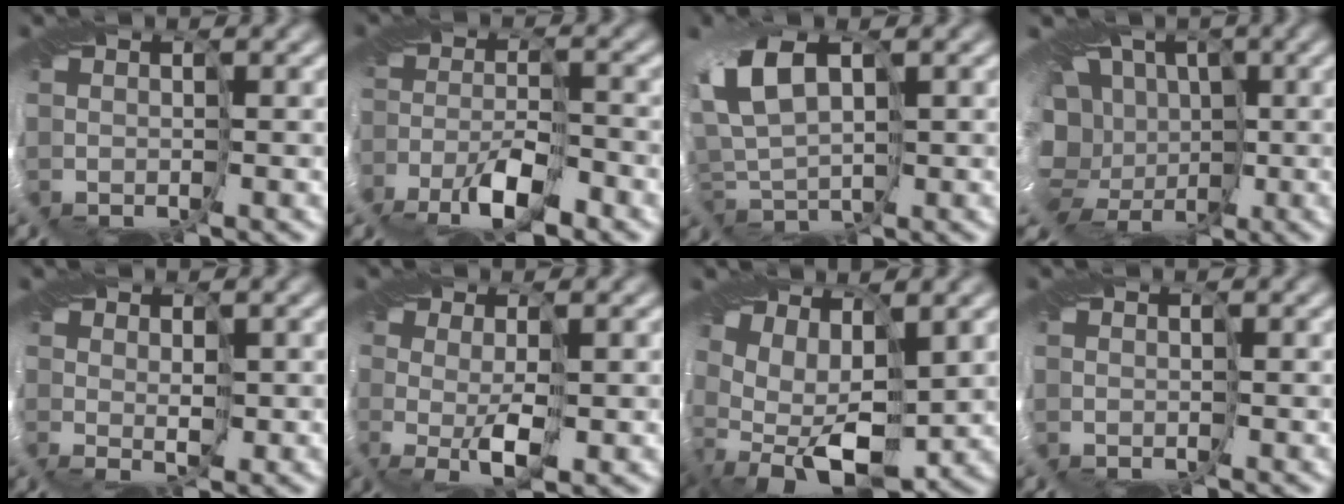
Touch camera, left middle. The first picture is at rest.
{"total": 2.9, "force": [-2.7, -0.2, 0.8], "torque": [-0.002, -0.002, -0.050]}
{"total": 7.7, "force": [-0.3, 4.5, 6.2], "torque": [-0.129, -0.019, 0.000]}
{"total": 12.0, "force": [-1.1, 10.0, 6.5], "torque": [-0.106, 0.011, -0.042]}
{"total": 1.1, "force": [0.9, -0.5, -0.2], "torque": [0.003, 0.000, 0.019]}
{"total": 1.6, "force": [0.1, -1.2, 1.1], "torque": [-0.024, -0.005, 0.003]}
{"total": 9.7, "force": [0.4, 5.4, 8.0], "torque": [-0.159, -0.021, 0.023]}
{"total": 0.0}